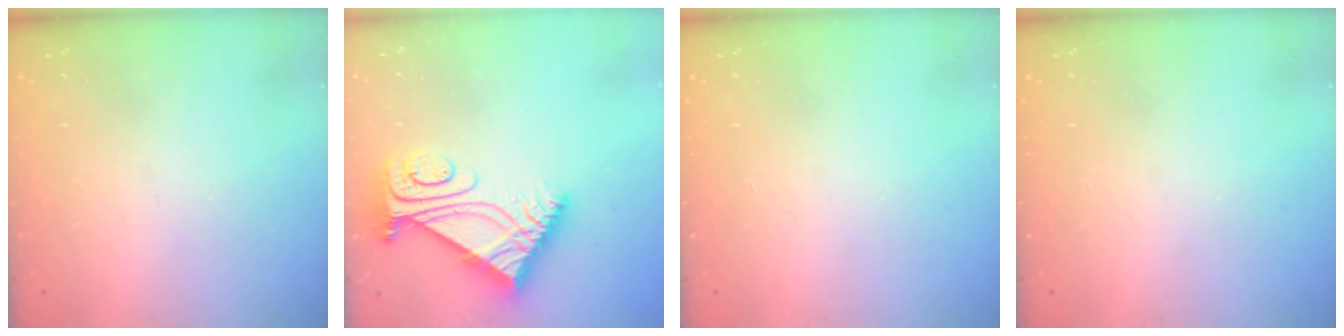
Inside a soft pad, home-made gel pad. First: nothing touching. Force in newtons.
{"total": 9.6, "press": 9.6, "slide": 0.9}
{"total": 0.0}
{"total": 0.0}